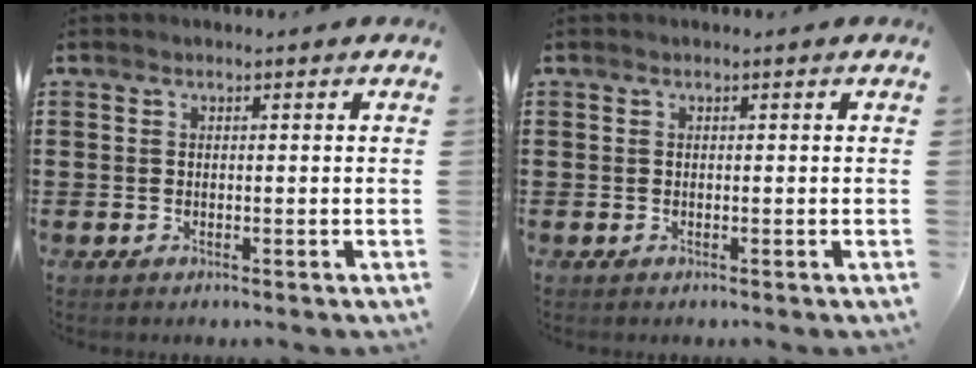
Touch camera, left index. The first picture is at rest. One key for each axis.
{"total": 0.0}